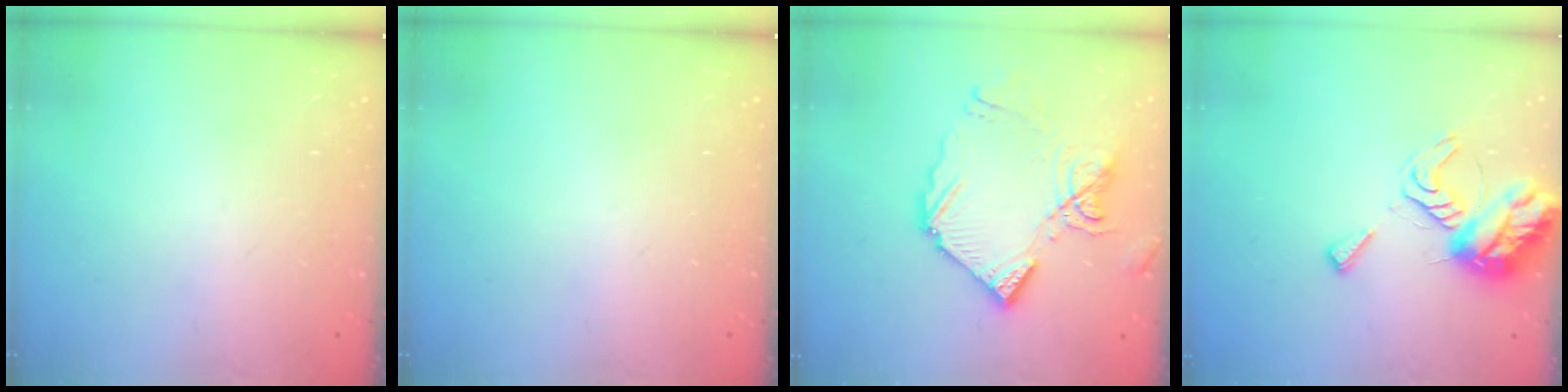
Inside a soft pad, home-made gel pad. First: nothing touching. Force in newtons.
{"total": 0.0}
{"total": 14.1, "press": 14.0, "slide": 1.5}
{"total": 11.8, "press": 11.7, "slide": 1.1}